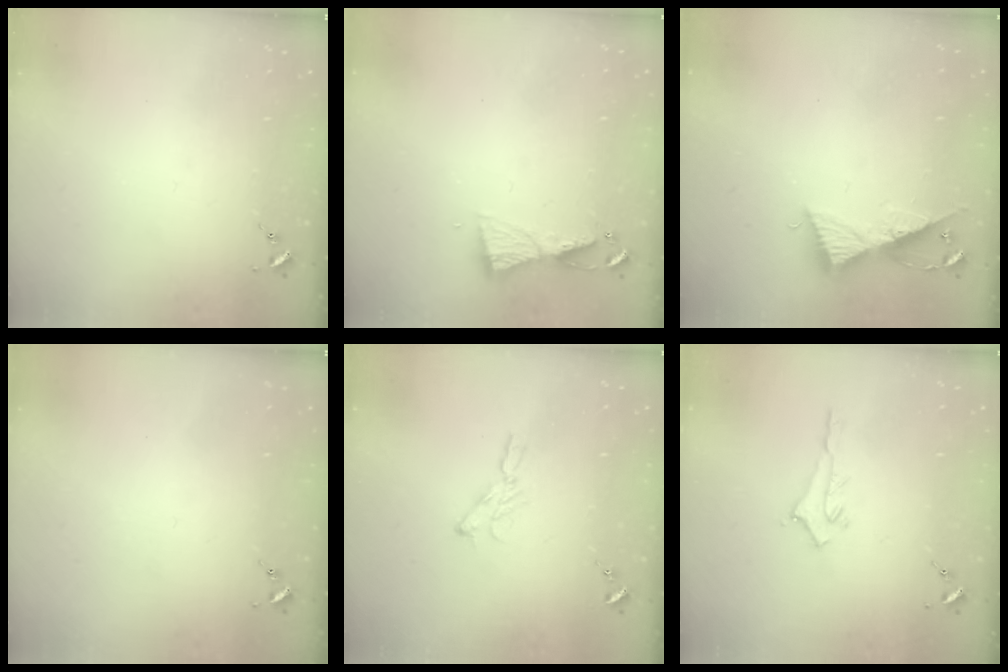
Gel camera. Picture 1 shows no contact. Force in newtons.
{"total": 5.4, "press": 5.4, "slide": 0.5}
{"total": 9.8, "press": 9.8, "slide": 0.2}
{"total": 0.0}
{"total": 5.7, "press": 5.7, "slide": 0.1}
{"total": 2.9, "press": 2.8, "slide": 0.4}